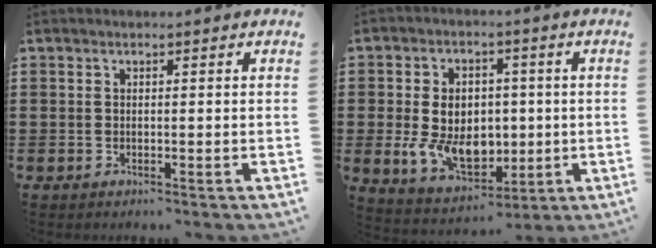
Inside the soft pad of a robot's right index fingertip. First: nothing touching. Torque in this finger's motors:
{"motor_torque": [2.14, 0.00, 0.70, 0.13]}